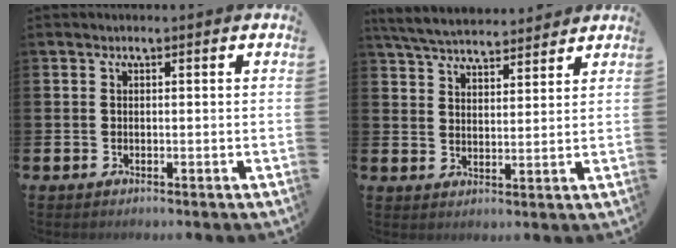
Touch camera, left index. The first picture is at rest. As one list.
[{"total": 5.7, "force": [5.6, 0.7, 1.0], "torque": [-0.044, -0.025, 0.102]}]